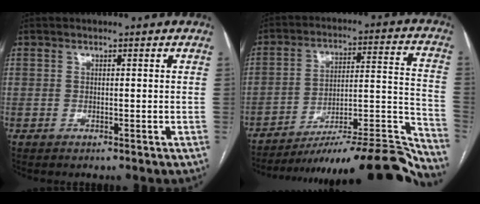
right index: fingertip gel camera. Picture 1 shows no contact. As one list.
[{"total": 27.9, "force": [-25.7, 1.2, 10.8], "torque": [-0.076, 0.009, -0.361]}]